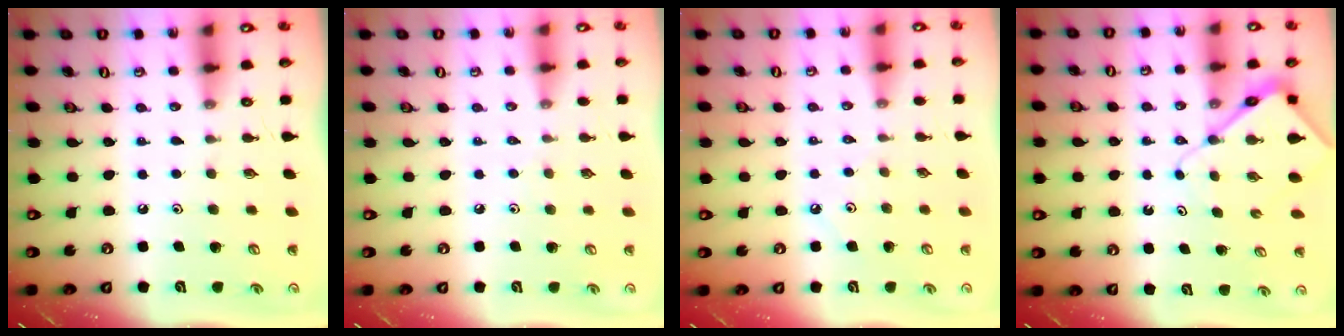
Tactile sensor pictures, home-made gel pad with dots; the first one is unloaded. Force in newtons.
{"total": 3.6, "press": 3.5, "slide": 0.7}
{"total": 2.2, "press": 2.2, "slide": 0.4}
{"total": 7.7, "press": 7.7, "slide": 0.8}